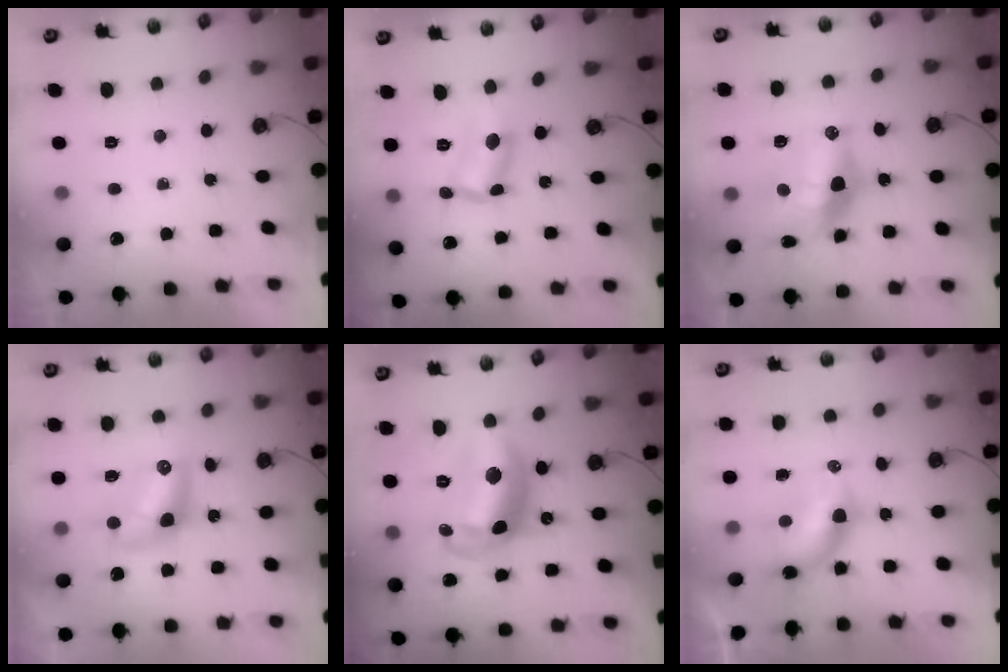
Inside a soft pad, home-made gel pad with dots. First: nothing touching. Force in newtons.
{"total": 5.6, "press": 5.6, "slide": 0.3}
{"total": 16.4, "press": 16.2, "slide": 2.4}
{"total": 10.0, "press": 10.0, "slide": 0.6}
{"total": 17.1, "press": 17.0, "slide": 1.4}
{"total": 10.6, "press": 9.9, "slide": 3.9}